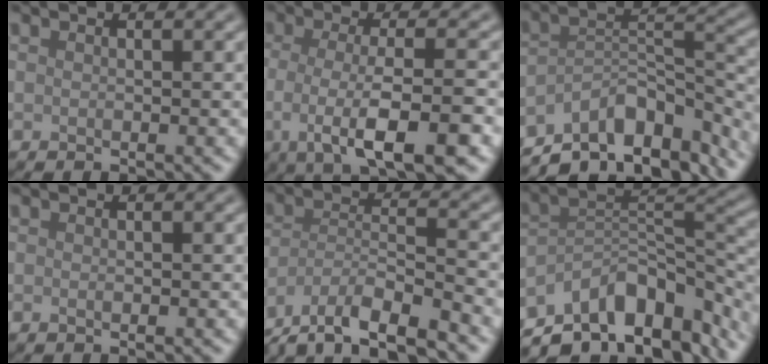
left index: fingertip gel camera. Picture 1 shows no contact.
{"total": 7.2, "force": [-2.2, 1.8, 6.6], "torque": [-0.107, -0.010, -0.040]}
{"total": 9.8, "force": [-7.0, 4.1, 5.5], "torque": [-0.079, 0.003, -0.122]}
{"total": 0.6, "force": [-0.2, 0.2, 0.5], "torque": [-0.010, -0.002, -0.001]}
{"total": 9.1, "force": [-7.9, 2.1, 4.0], "torque": [-0.063, -0.013, -0.134]}
{"total": 11.4, "force": [-7.5, 5.2, 6.8], "torque": [-0.112, 0.006, -0.134]}